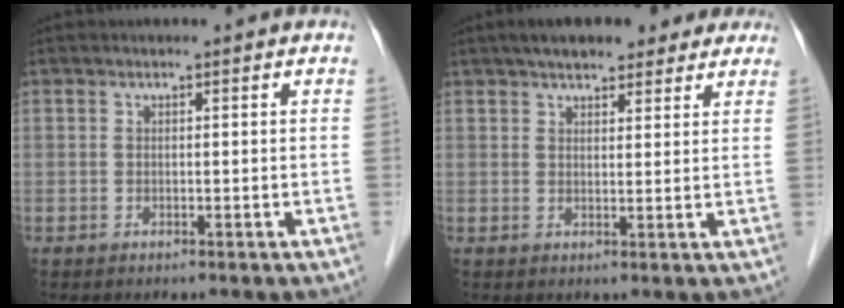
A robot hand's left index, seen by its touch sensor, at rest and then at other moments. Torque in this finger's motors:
{"motor_torque": [0.28, -0.28, 0.15, 0.03]}